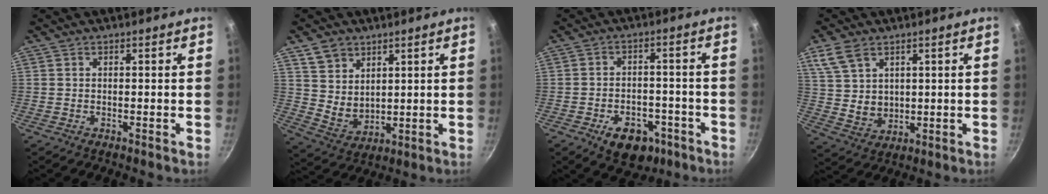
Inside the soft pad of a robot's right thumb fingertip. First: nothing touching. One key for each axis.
{"total": 8.1, "fx": 4.3, "fy": 6.0, "fz": 3.3, "tx": -0.032, "ty": -0.017, "tz": 0.093}
{"total": 8.0, "fx": -3.7, "fy": 5.2, "fz": 4.8, "tx": -0.042, "ty": 0.018, "tz": -0.043}
{"total": 8.4, "fx": 4.2, "fy": 5.8, "fz": 4.4, "tx": -0.068, "ty": -0.016, "tz": 0.093}